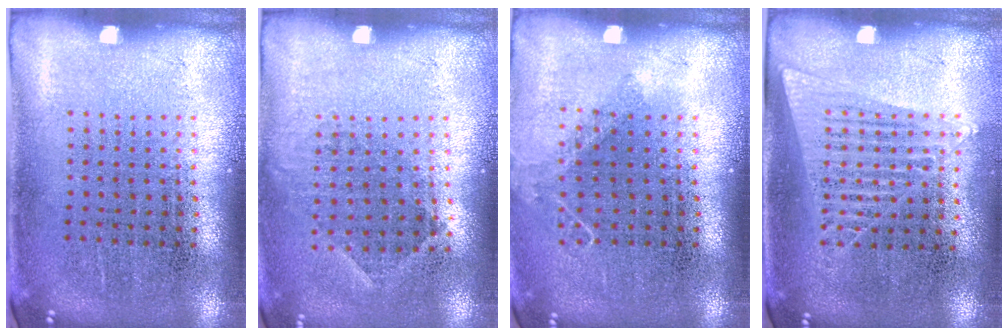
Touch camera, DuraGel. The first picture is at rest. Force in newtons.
{"total": 0.9, "press": 0.6, "slide": 0.6}
{"total": 0.8, "press": 0.8, "slide": 0.1}
{"total": 1.3, "press": 1.2, "slide": 0.6}